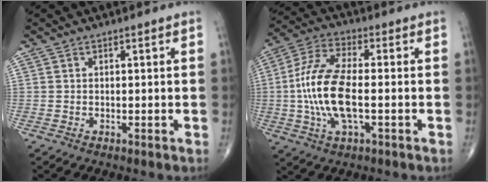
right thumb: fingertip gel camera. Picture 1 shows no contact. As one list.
[{"total": 14.1, "force": [-1.5, 5.5, 12.8], "torque": [-0.280, 0.018, -0.032]}]